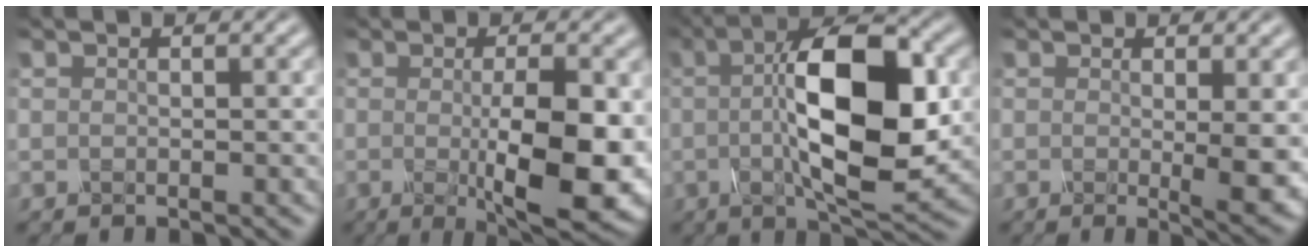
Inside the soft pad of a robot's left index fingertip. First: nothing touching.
{"total": 9.7, "force": [-1.1, 2.7, 9.3], "torque": [-0.135, -0.020, -0.009]}
{"total": 12.2, "force": [0.5, 4.2, 11.5], "torque": [-0.178, 0.008, 0.005]}
{"total": 4.2, "force": [-0.1, 0.7, 4.2], "torque": [-0.059, -0.011, 0.002]}